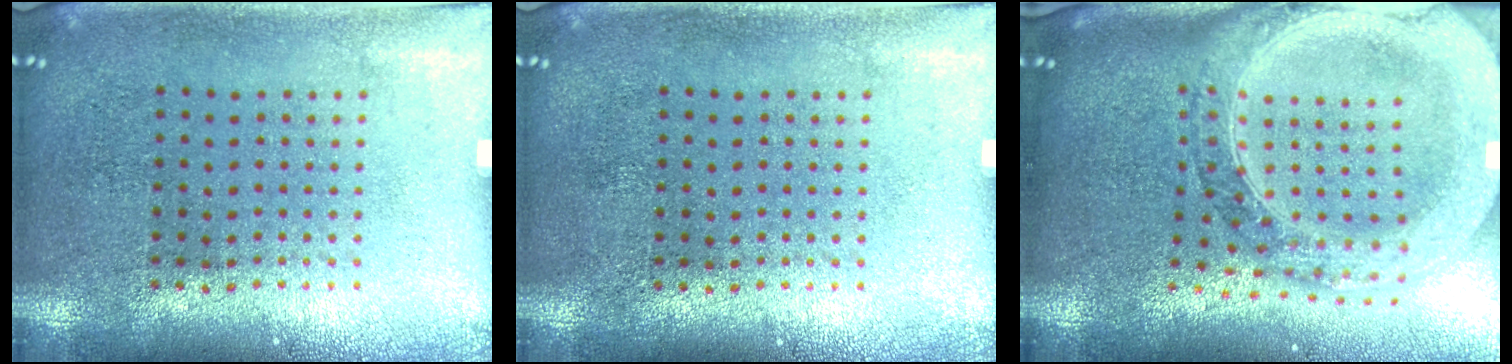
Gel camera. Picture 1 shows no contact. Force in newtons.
{"total": 0.0}
{"total": 3.6, "press": 2.9, "slide": 2.2}